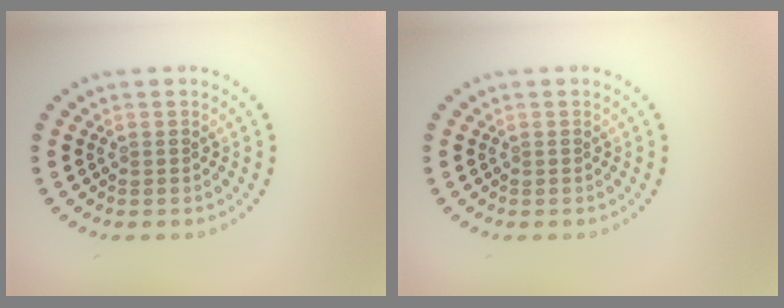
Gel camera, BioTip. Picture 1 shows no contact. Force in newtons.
{"total": 0.0}